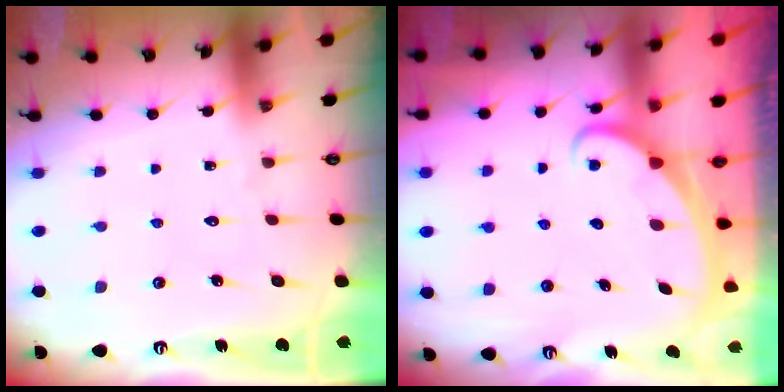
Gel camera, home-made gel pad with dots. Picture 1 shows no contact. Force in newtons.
{"total": 2.2, "press": 2.2, "slide": 0.1}